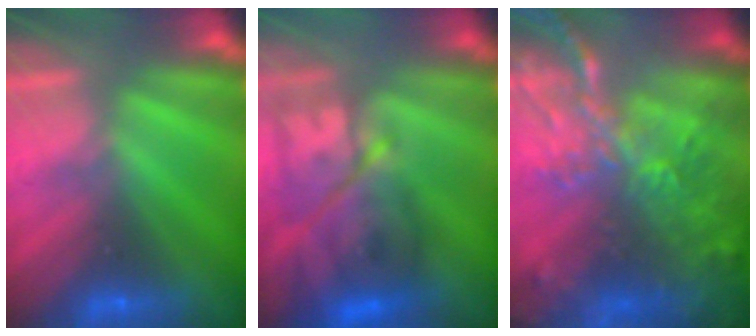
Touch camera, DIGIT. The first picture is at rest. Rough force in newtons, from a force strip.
{"total": 9.7}
{"total": 9.4}